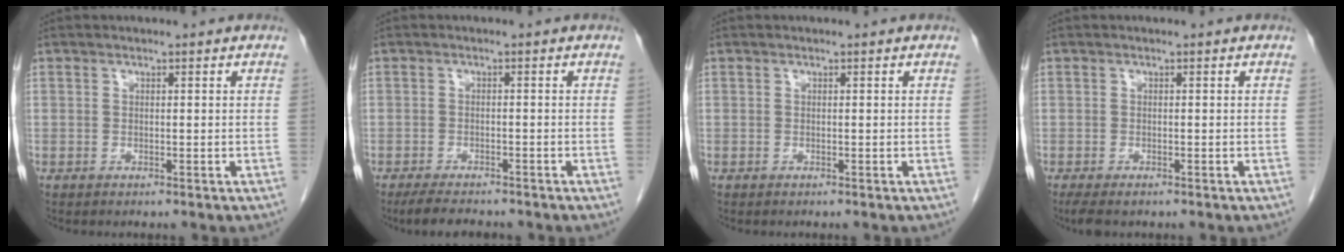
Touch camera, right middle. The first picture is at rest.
{"total": 5.0, "force": [-4.3, 1.1, 2.2], "torque": [-0.043, -0.013, -0.067]}
{"total": 0.0}
{"total": 3.1, "force": [-2.3, 1.1, 1.8], "torque": [-0.037, -0.011, -0.035]}